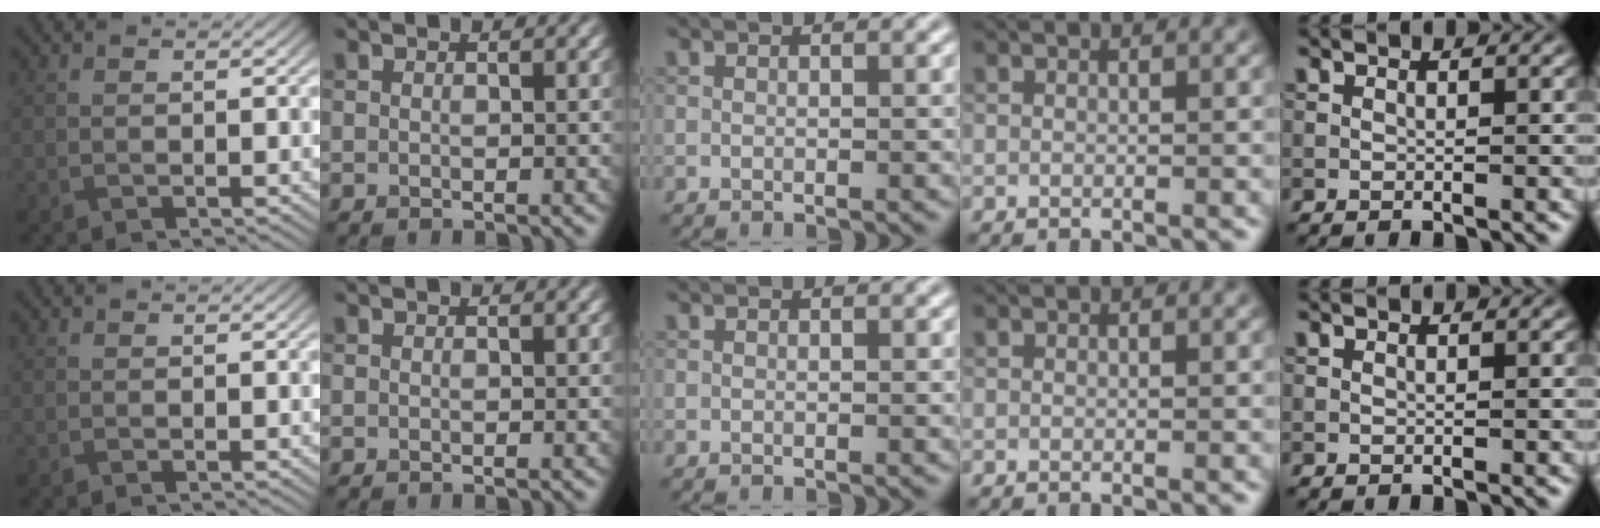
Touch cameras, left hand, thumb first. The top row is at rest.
{}